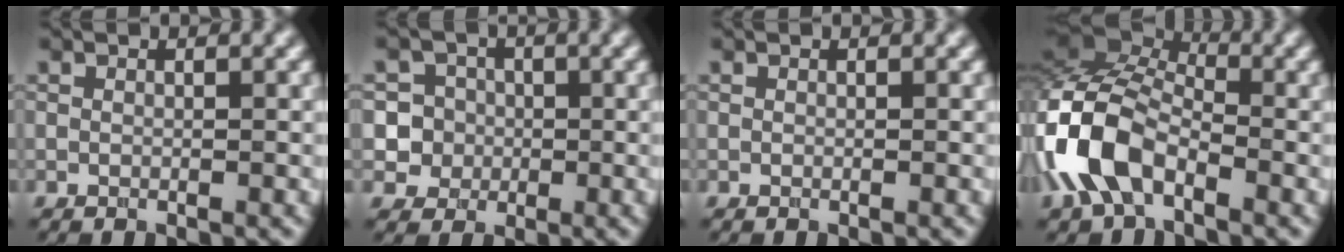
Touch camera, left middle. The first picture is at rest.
{"total": 4.9, "force": [-0.1, 4.8, 0.9], "torque": [0.007, 0.023, -0.010]}
{"total": 0.0}
{"total": 8.0, "force": [-2.9, 4.9, 5.6], "torque": [-0.125, 0.013, -0.074]}